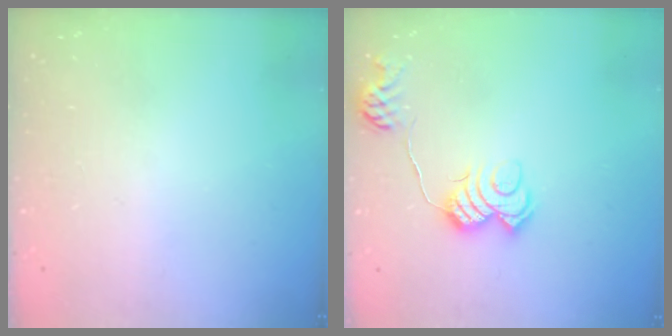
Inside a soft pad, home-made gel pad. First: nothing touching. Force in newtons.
{"total": 11.4, "press": 11.4, "slide": 0.5}